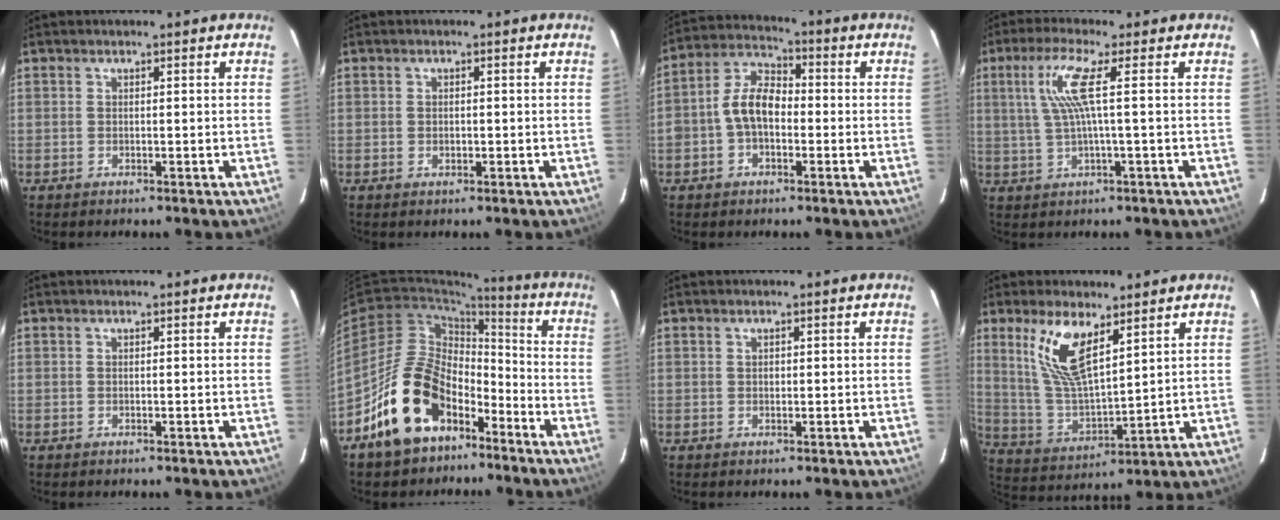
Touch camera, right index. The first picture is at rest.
{"total": 0.9, "force": [-0.1, 0.8, 0.5], "torque": [-0.006, 0.002, -0.001]}
{"total": 8.2, "force": [-1.5, 5.3, 6.0], "torque": [-0.121, 0.026, -0.028]}
{"total": 6.9, "force": [1.3, -0.7, 6.8], "torque": [-0.129, -0.001, 0.036]}
{"total": 0.0}
{"total": 17.7, "force": [-10.7, 10.8, 9.1], "torque": [-0.180, 0.030, -0.160]}
{"total": 0.7, "force": [0.3, 0.5, 0.4], "torque": [-0.004, 0.003, 0.006]}
{"total": 12.5, "force": [6.9, 4.3, 9.5], "torque": [-0.192, 0.001, 0.148]}